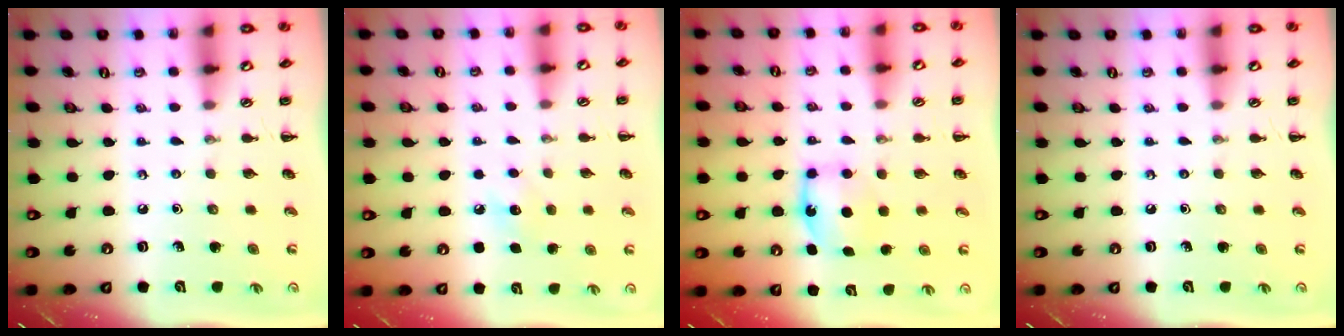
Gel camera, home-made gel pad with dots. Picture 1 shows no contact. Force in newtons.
{"total": 7.8, "press": 7.5, "slide": 2.1}
{"total": 6.3, "press": 6.1, "slide": 1.5}
{"total": 0.0}